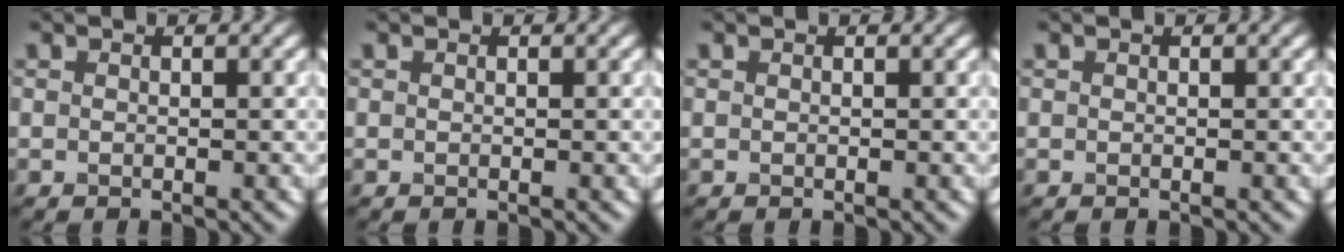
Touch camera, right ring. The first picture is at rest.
{"total": 0.0}
{"total": 0.0}
{"total": 0.0}